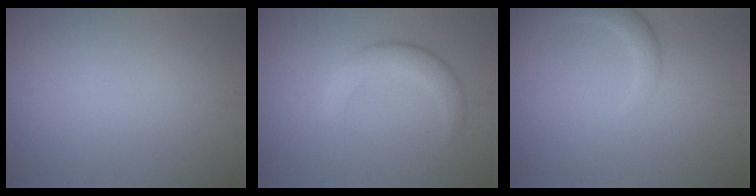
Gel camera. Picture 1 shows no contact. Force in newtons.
{"total": 3.4, "press": 3.4, "slide": 0.3}
{"total": 2.6, "press": 2.5, "slide": 0.4}